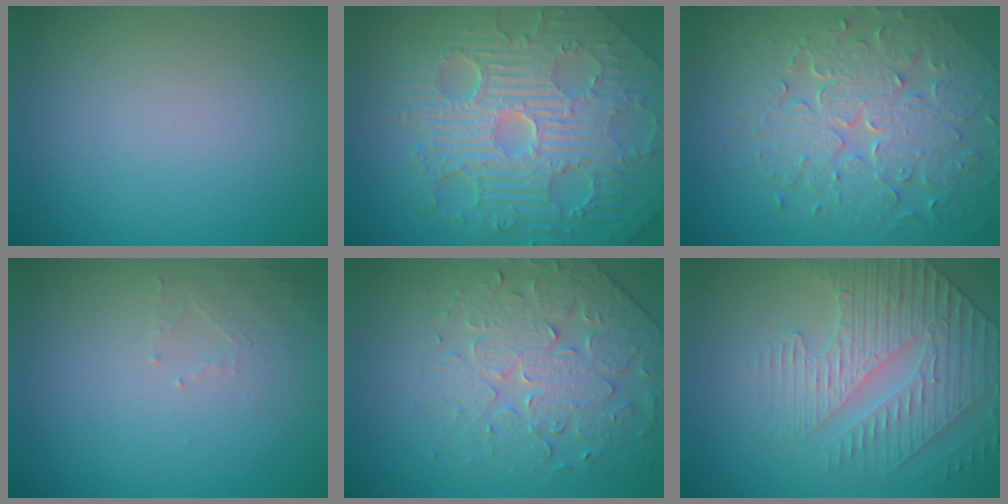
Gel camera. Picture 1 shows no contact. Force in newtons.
{"total": 11.2, "press": 7.3, "slide": 8.5}
{"total": 8.0, "press": 5.7, "slide": 5.6}
{"total": 1.4, "press": 1.3, "slide": 0.3}
{"total": 4.2, "press": 4.1, "slide": 1.2}
{"total": 4.0, "press": 3.8, "slide": 1.2}